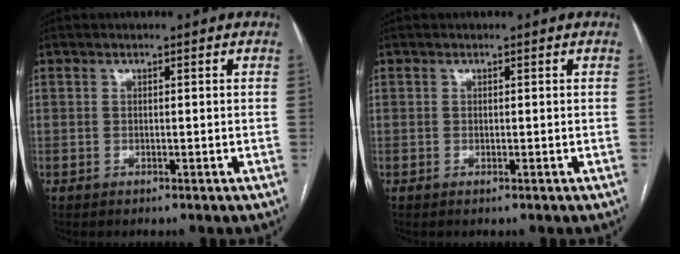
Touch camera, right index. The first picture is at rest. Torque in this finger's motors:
{"motor_torque": [-0.07, -0.07, 0.01, 0.01]}